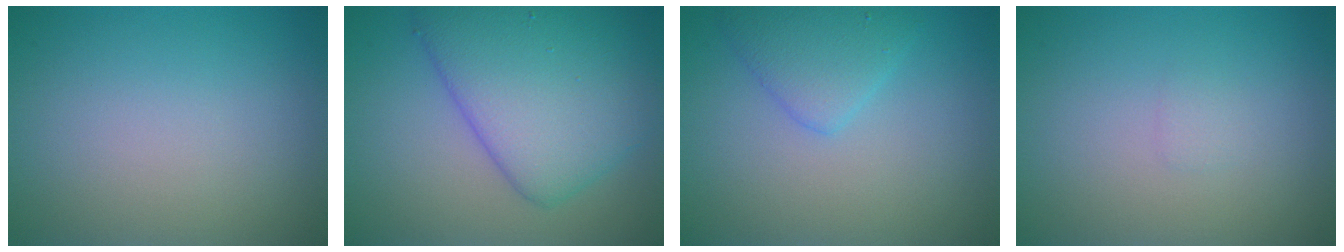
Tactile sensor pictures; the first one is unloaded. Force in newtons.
{"total": 8.3, "press": 8.3, "slide": 0.3}
{"total": 2.7, "press": 2.7, "slide": 0.2}
{"total": 0.6, "press": 0.6, "slide": 0.0}